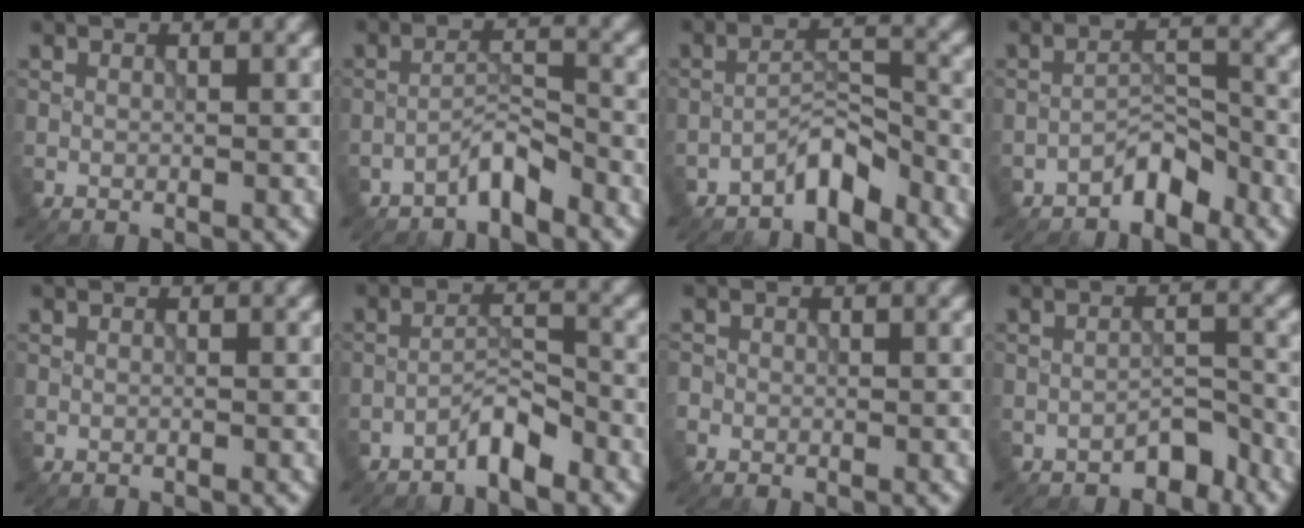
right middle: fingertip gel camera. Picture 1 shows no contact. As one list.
[{"total": 2.5, "force": [-2.2, 0.3, 1.1], "torque": [-0.016, 0.014, -0.044]}, {"total": 3.1, "force": [-2.6, 0.7, 1.4], "torque": [-0.018, 0.019, -0.049]}, {"total": 2.7, "force": [-2.3, 0.9, 1.1], "torque": [-0.011, 0.016, -0.042]}, {"total": 0.0}, {"total": 2.7, "force": [-2.2, 0.5, 1.4], "torque": [-0.023, 0.013, -0.044]}, {"total": 0.7, "force": [-0.3, 0.7, 0.0], "torque": [0.003, -0.006, -0.008]}, {"total": 2.3, "force": [-2.0, 0.8, 0.8], "torque": [-0.007, 0.013, -0.031]}]